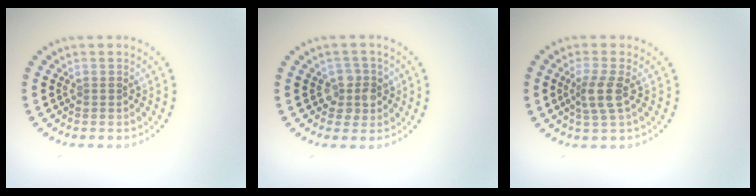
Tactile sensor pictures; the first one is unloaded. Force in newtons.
{"total": 2.3, "press": 2.0, "slide": 1.1}
{"total": 2.5, "press": 2.1, "slide": 1.3}